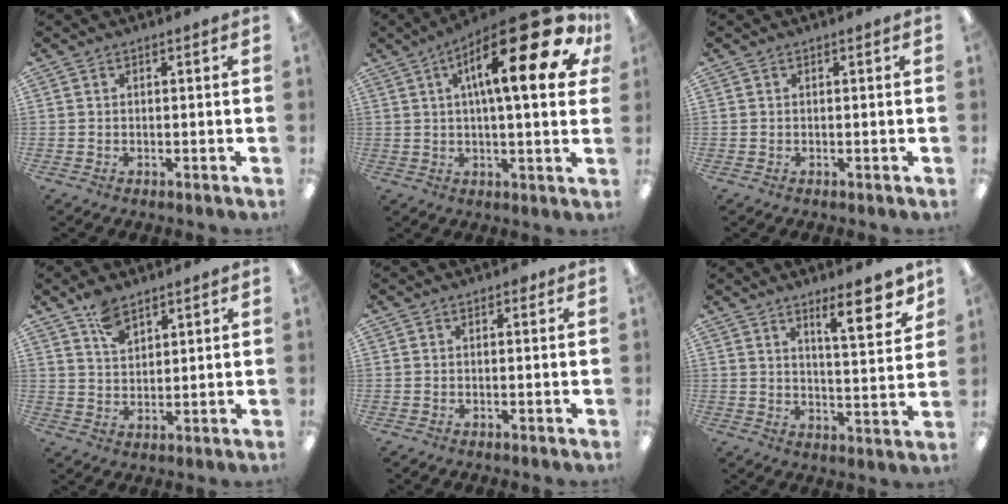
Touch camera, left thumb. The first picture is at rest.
{"total": 23.8, "force": [9.5, 7.2, 20.6], "torque": [-0.296, -0.043, 0.143]}
{"total": 0.0}
{"total": 6.4, "force": [4.7, 3.1, 3.0], "torque": [-0.055, -0.018, 0.085]}
{"total": 0.7, "force": [0.4, 0.4, 0.3], "torque": [0.000, 0.000, 0.005]}
{"total": 11.6, "force": [7.8, 3.2, 7.9], "torque": [-0.090, -0.048, 0.121]}